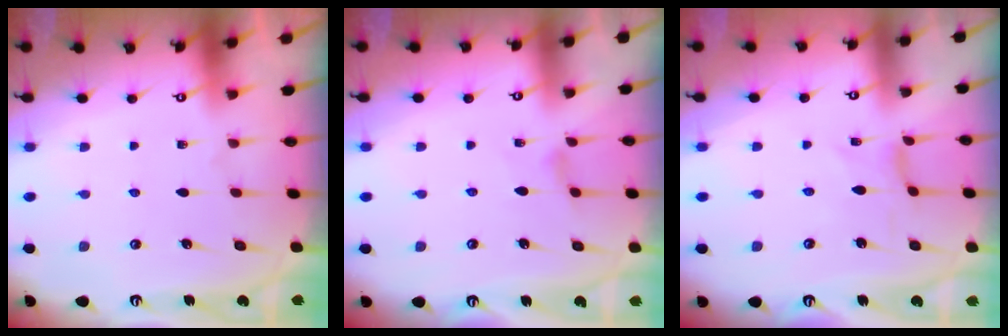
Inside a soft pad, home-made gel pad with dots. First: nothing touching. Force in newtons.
{"total": 1.9, "press": 1.9, "slide": 0.4}
{"total": 0.0}